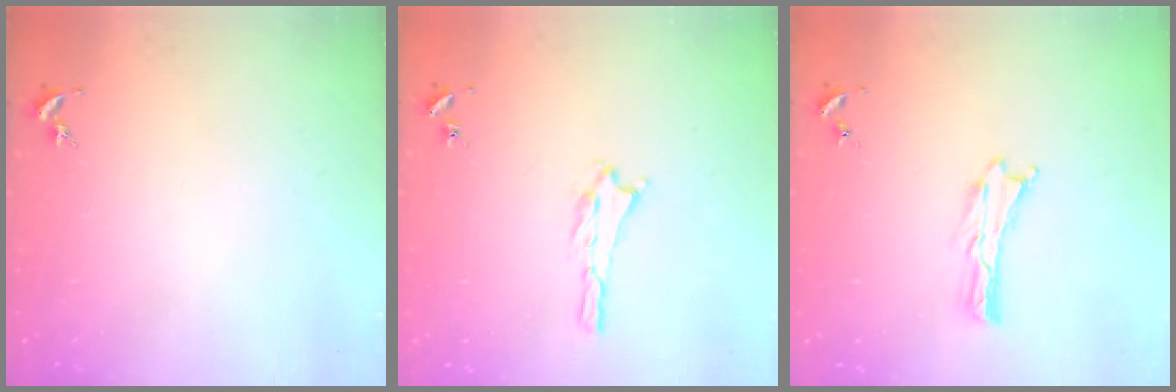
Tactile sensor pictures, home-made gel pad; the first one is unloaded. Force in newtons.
{"total": 1.4, "press": 1.4, "slide": 0.3}
{"total": 0.0}